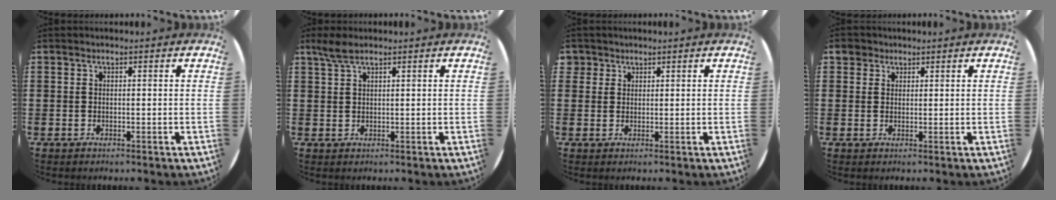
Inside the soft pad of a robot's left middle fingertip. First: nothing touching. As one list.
[{"total": 2.5, "force": [2.0, 0.5, 1.5], "torque": [-0.034, 0.004, 0.036]}, {"total": 1.2, "force": [1.0, 0.7, 0.1], "torque": [-0.003, 0.003, 0.021]}, {"total": 2.3, "force": [1.7, 1.5, 0.3], "torque": [0.005, 0.001, 0.030]}]